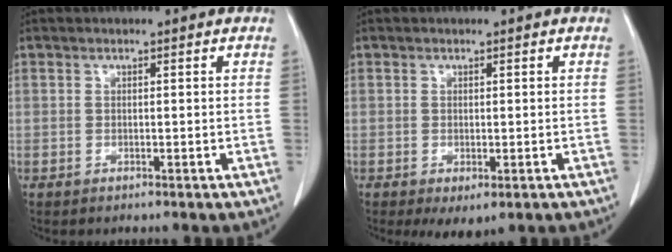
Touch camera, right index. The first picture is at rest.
{"total": 2.6, "force": [-1.1, 1.5, 1.9], "torque": [-0.024, -0.004, -0.004]}